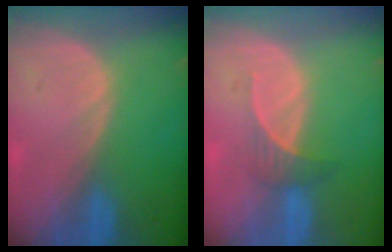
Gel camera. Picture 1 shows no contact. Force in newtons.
{"total": 2.8, "press": 2.7, "slide": 0.9}